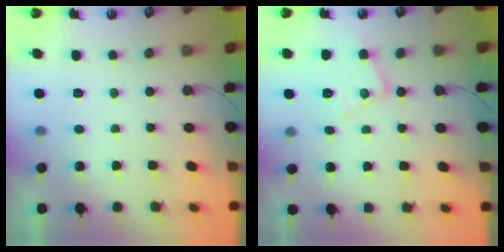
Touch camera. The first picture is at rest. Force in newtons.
{"total": 12.8, "press": 12.8, "slide": 1.0}